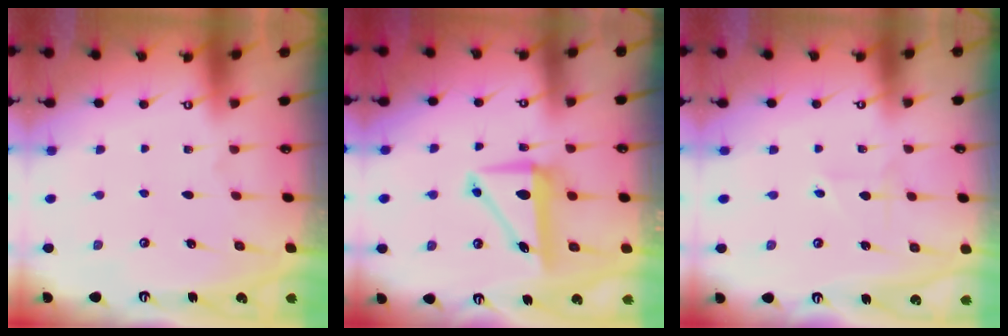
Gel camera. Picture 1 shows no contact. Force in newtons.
{"total": 7.3, "press": 7.2, "slide": 1.3}
{"total": 1.9, "press": 1.9, "slide": 0.2}